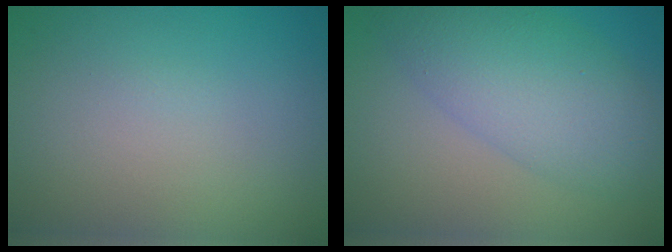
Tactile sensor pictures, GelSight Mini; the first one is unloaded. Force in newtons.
{"total": 6.8, "press": 6.8, "slide": 0.3}